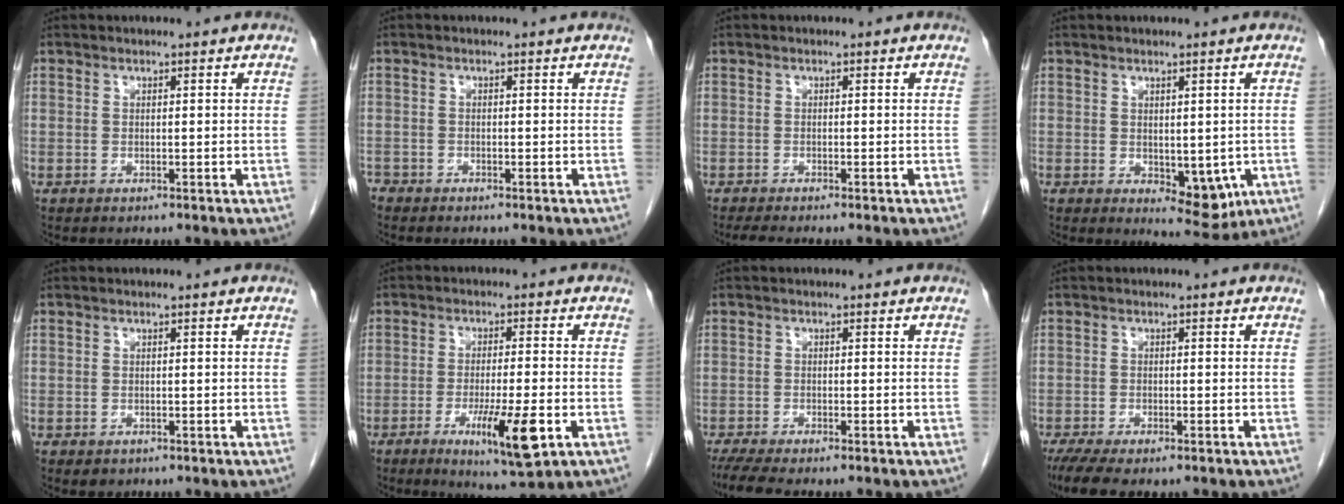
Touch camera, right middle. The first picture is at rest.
{"total": 1.1, "force": [-1.0, 0.4, 0.2], "torque": [0.005, 0.002, -0.018]}
{"total": 3.1, "force": [-2.6, 0.1, 1.7], "torque": [-0.028, -0.007, -0.040]}
{"total": 5.9, "force": [-1.4, 2.9, 5.0], "torque": [-0.055, -0.013, -0.005]}
{"total": 1.3, "force": [-0.6, 1.0, 0.6], "torque": [-0.011, 0.001, -0.001]}
{"total": 9.4, "force": [-3.7, 0.8, 8.6], "torque": [-0.143, -0.021, -0.054]}
{"total": 5.8, "force": [-4.6, 1.1, 3.4], "torque": [-0.059, -0.011, -0.074]}
{"total": 7.7, "force": [-5.5, 2.6, 4.8], "torque": [-0.080, -0.017, -0.086]}